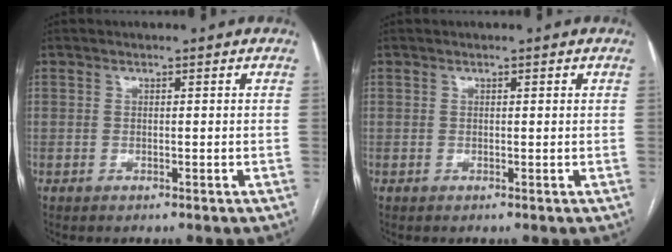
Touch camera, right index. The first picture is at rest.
{"total": 0.0}